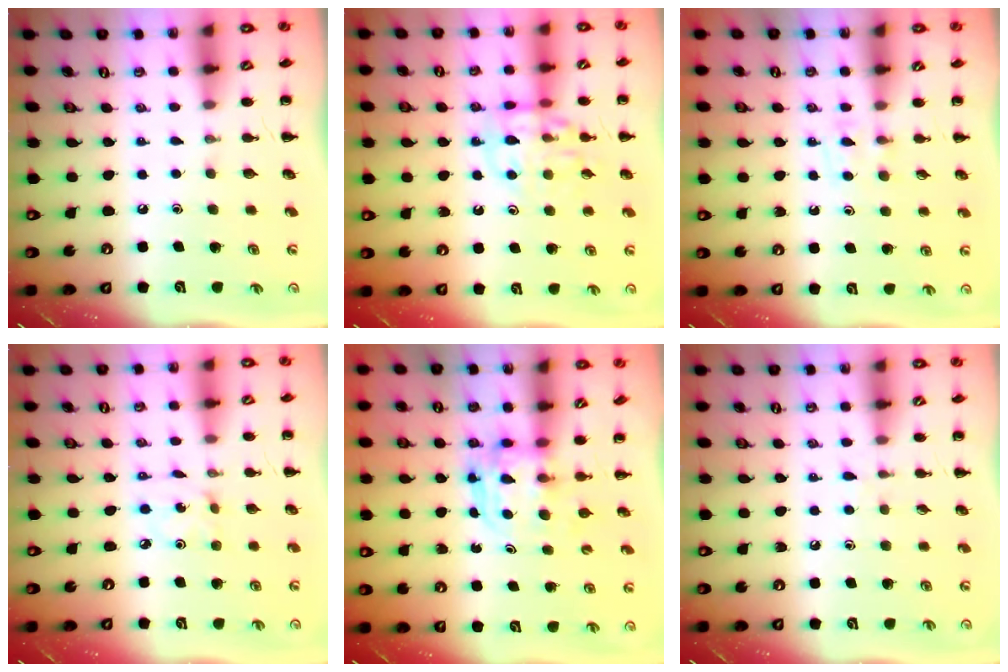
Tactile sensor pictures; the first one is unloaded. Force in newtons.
{"total": 11.9, "press": 11.8, "slide": 1.6}
{"total": 3.9, "press": 3.6, "slide": 1.5}
{"total": 1.5, "press": 1.4, "slide": 0.4}
{"total": 3.8, "press": 3.7, "slide": 0.2}
{"total": 4.6, "press": 4.1, "slide": 2.0}